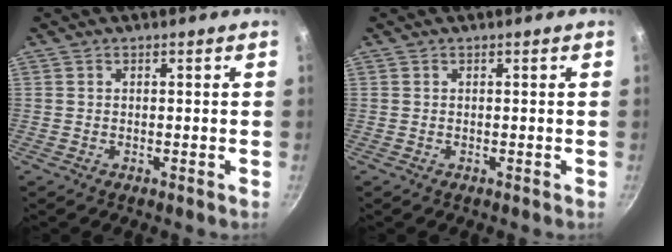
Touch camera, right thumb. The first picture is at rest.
{"total": 0.0}